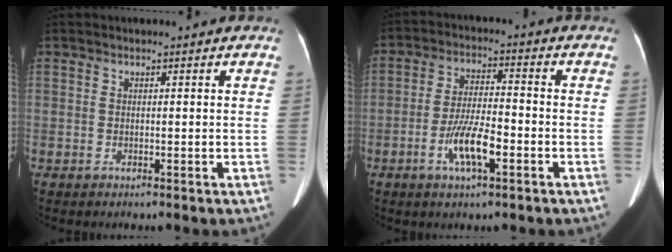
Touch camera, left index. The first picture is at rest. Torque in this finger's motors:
{"motor_torque": [0.26, 0.20, 0.18, 0.08]}